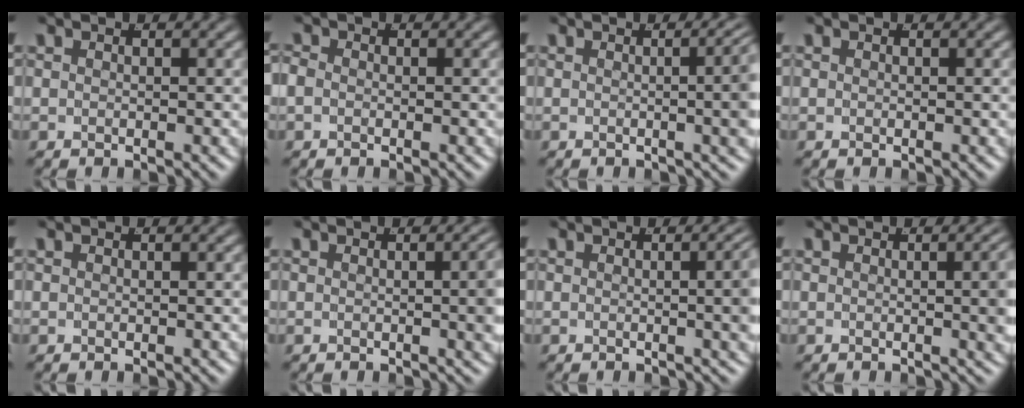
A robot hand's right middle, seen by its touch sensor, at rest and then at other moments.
{"total": 1.4, "force": [-0.3, 1.2, 0.7], "torque": [-0.023, -0.006, -0.005]}
{"total": 5.6, "force": [0.7, 1.9, 5.2], "torque": [-0.029, 0.023, -0.004]}
{"total": 0.0}
{"total": 0.0}
{"total": 3.6, "force": [0.3, 1.0, 3.4], "torque": [-0.017, 0.013, -0.005]}
{"total": 4.8, "force": [0.7, 1.6, 4.5], "torque": [-0.024, 0.021, -0.003]}
{"total": 3.8, "force": [0.4, 1.1, 3.6], "torque": [-0.020, 0.012, -0.002]}